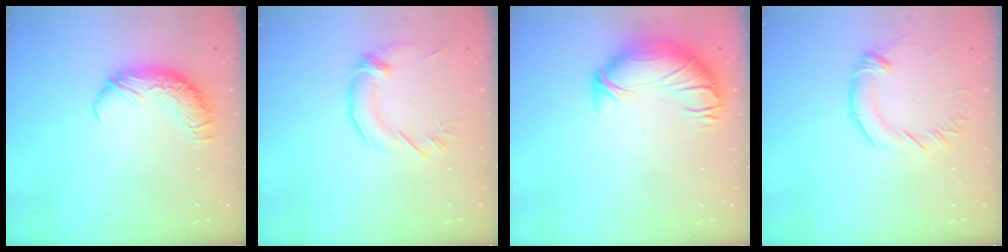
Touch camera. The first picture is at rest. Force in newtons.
{"total": 1.2, "press": 0.3, "slide": 1.1}
{"total": 3.2, "press": 0.5, "slide": 3.2}
{"total": 1.9, "press": 1.8, "slide": 0.7}